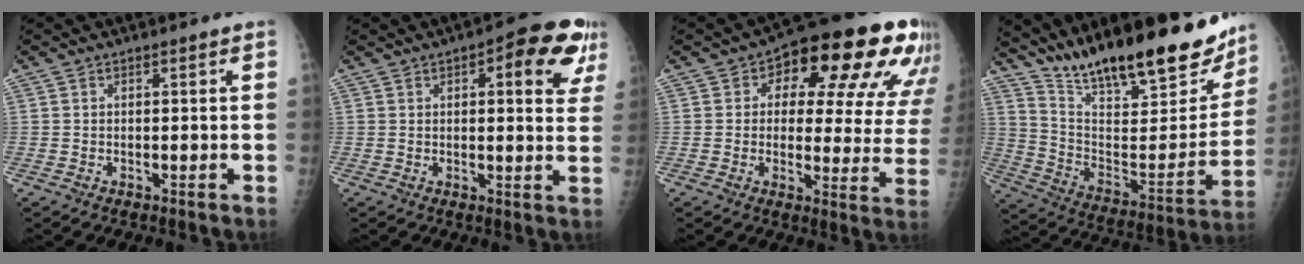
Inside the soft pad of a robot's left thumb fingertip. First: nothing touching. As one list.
[{"total": 12.4, "force": [5.2, 4.4, 10.3], "torque": [-0.086, -0.006, 0.054]}, {"total": 21.7, "force": [8.9, 10.0, 17.1], "torque": [-0.175, 0.007, 0.116]}, {"total": 29.0, "force": [22.4, 8.2, 16.6], "torque": [-0.232, -0.090, 0.344]}]